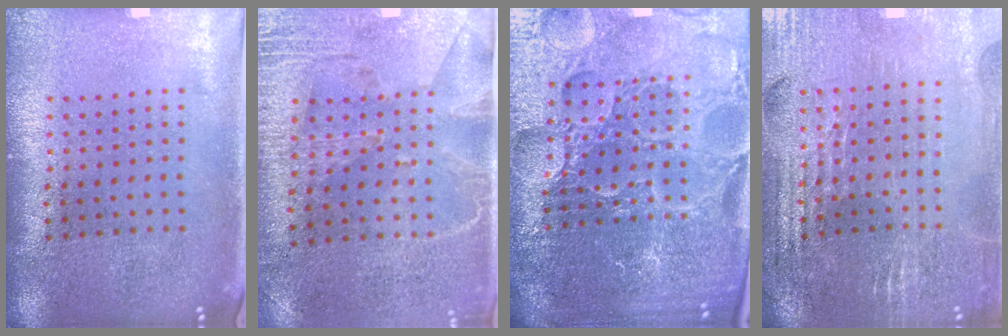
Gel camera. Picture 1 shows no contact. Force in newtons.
{"total": 2.9, "press": 2.5, "slide": 1.4}
{"total": 5.9, "press": 5.4, "slide": 2.5}
{"total": 2.8, "press": 2.8, "slide": 0.5}